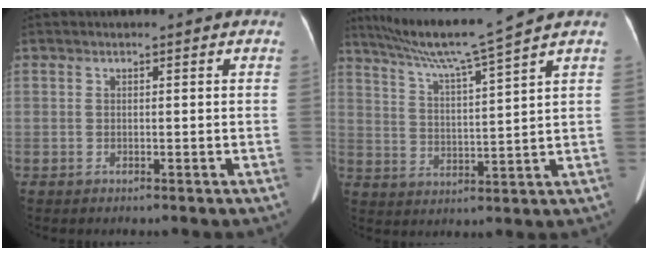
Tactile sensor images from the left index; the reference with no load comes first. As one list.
[{"total": 11.3, "force": [9.4, -2.7, 5.8], "torque": [-0.106, -0.003, 0.164]}]